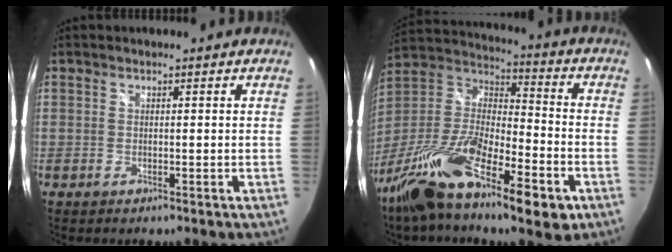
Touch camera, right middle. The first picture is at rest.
{"total": 23.4, "force": [-13.1, 7.4, 18.0], "torque": [-0.336, -0.036, -0.239]}